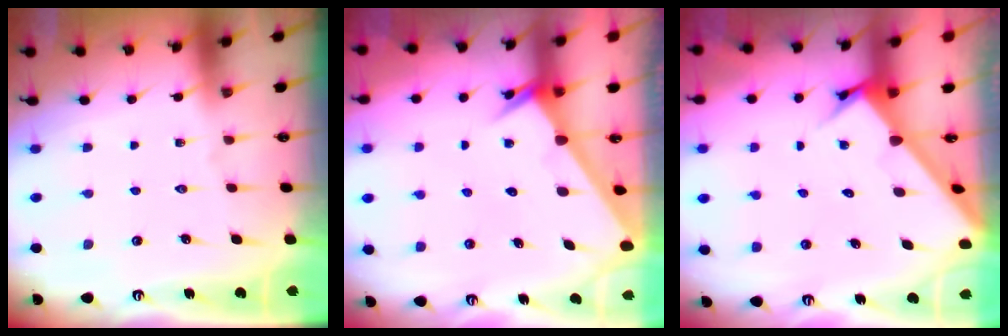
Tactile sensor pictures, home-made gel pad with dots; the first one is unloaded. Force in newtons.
{"total": 2.2, "press": 2.2, "slide": 0.1}
{"total": 3.2, "press": 3.2, "slide": 0.2}